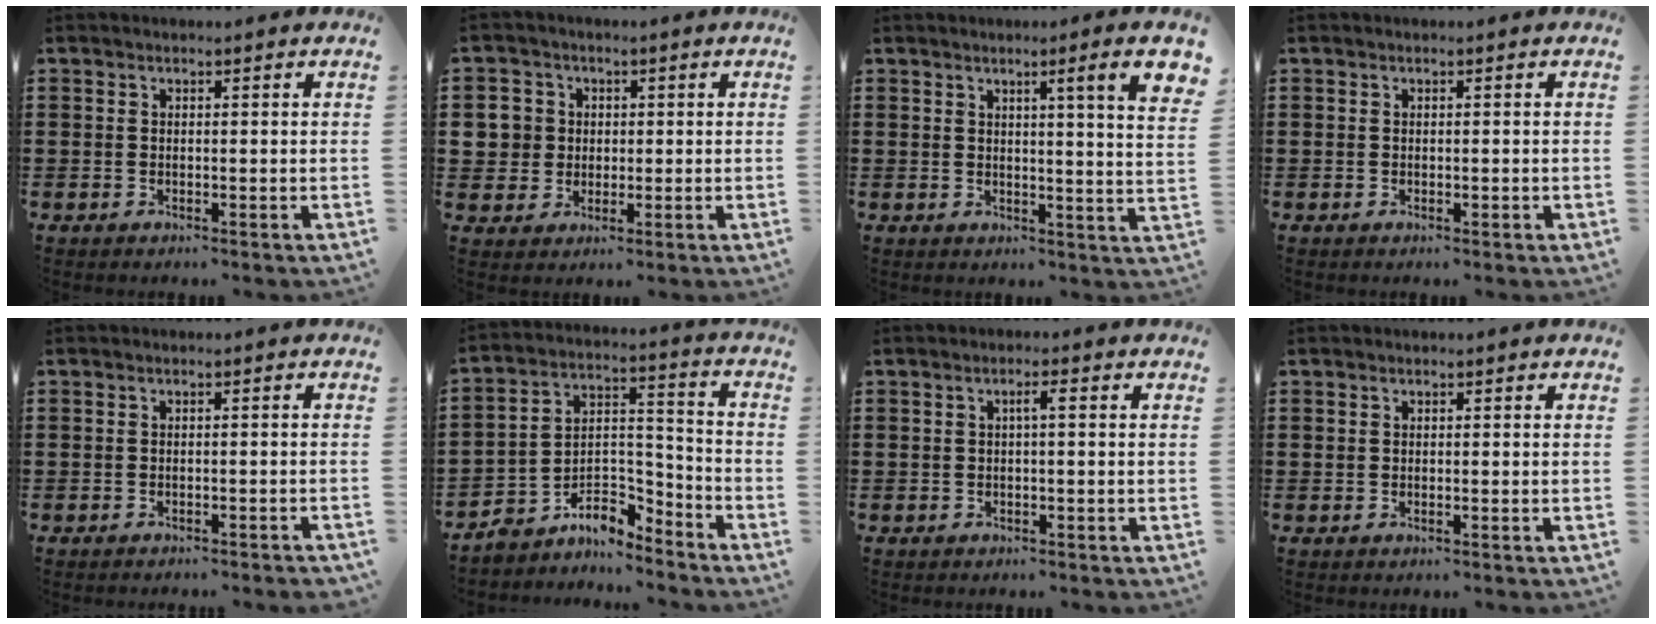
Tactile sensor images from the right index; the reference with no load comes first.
{"total": 4.7, "force": [0.5, 4.6, 1.0], "torque": [-0.048, 0.015, 0.006]}
{"total": 6.4, "force": [3.0, -0.3, 5.6], "torque": [-0.090, -0.013, 0.041]}
{"total": 0.0}
{"total": 0.9, "force": [-0.9, 0.0, 0.2], "torque": [-0.005, 0.000, -0.018]}
{"total": 6.2, "force": [-5.2, 3.0, 1.7], "torque": [-0.038, 0.002, -0.103]}
{"total": 1.6, "force": [0.1, 0.1, 1.6], "torque": [-0.032, 0.003, -0.001]}
{"total": 0.0}